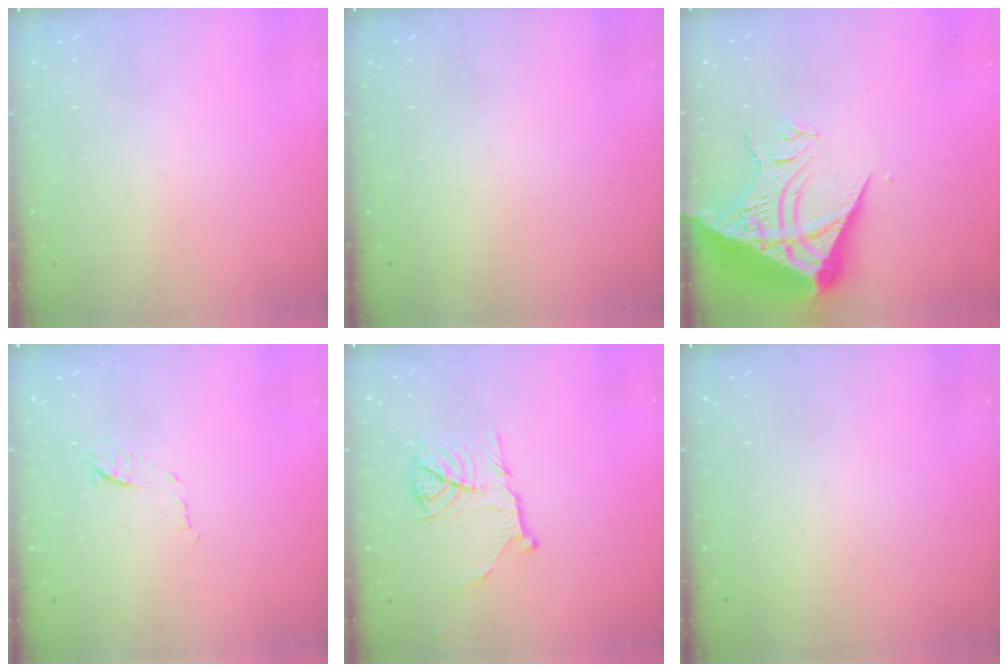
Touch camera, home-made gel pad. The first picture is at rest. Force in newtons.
{"total": 1.6, "press": 1.6, "slide": 0.1}
{"total": 14.7, "press": 14.6, "slide": 1.5}
{"total": 8.0, "press": 7.9, "slide": 1.0}
{"total": 10.3, "press": 10.3, "slide": 0.6}
{"total": 1.7, "press": 1.6, "slide": 0.1}